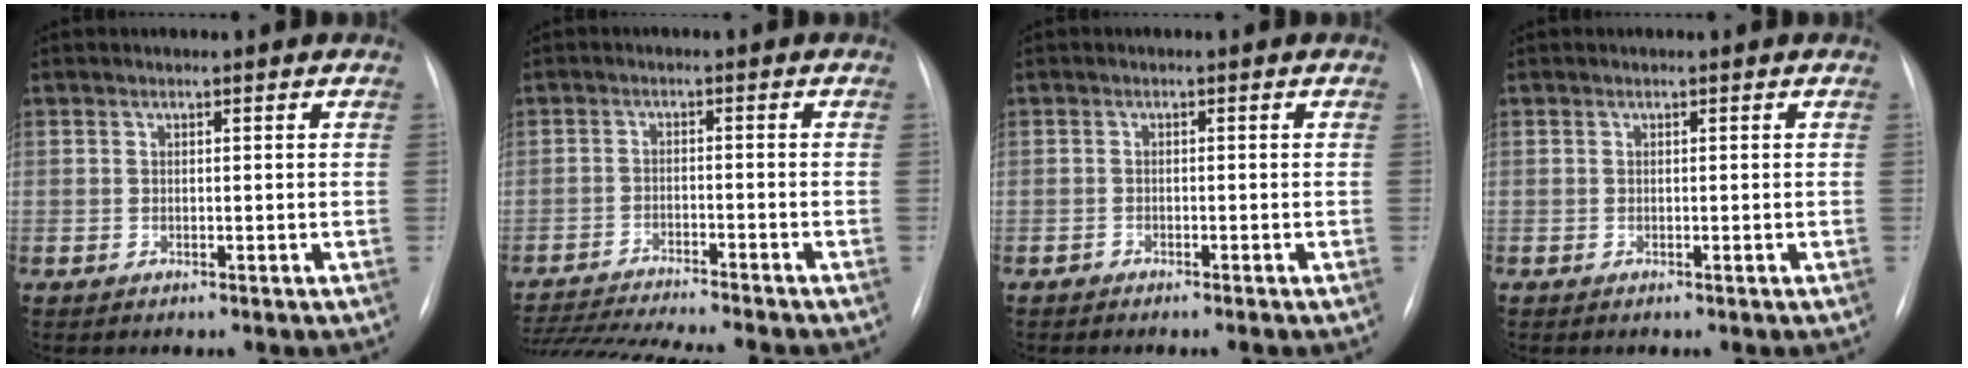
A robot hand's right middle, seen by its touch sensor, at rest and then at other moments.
{"total": 15.4, "force": [-14.0, -0.1, 6.4], "torque": [-0.106, -0.020, -0.213]}
{"total": 0.8, "force": [-0.8, 0.0, 0.2], "torque": [-0.003, 0.000, -0.014]}
{"total": 0.0}